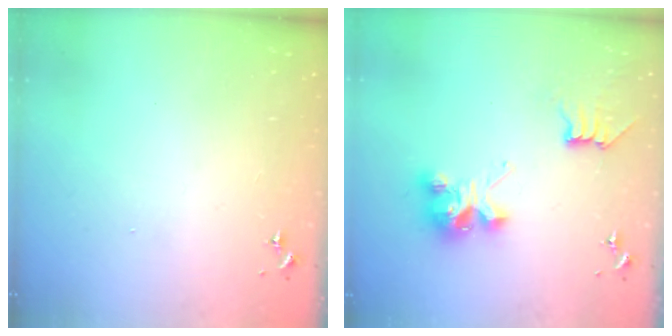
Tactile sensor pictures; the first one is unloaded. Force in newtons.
{"total": 8.8, "press": 8.7, "slide": 1.0}